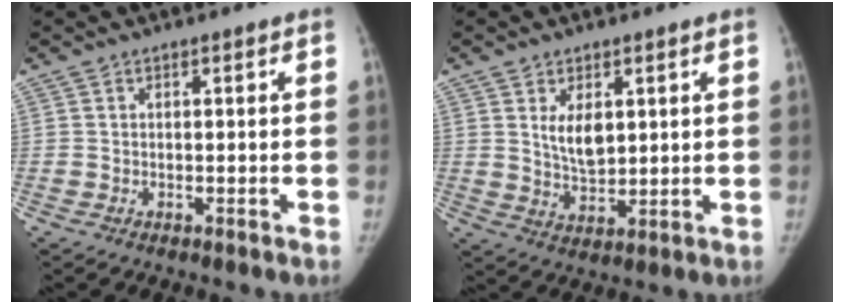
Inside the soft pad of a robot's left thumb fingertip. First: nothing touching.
{"total": 6.4, "force": [2.0, 3.6, 4.9], "torque": [-0.067, -0.019, 0.045]}